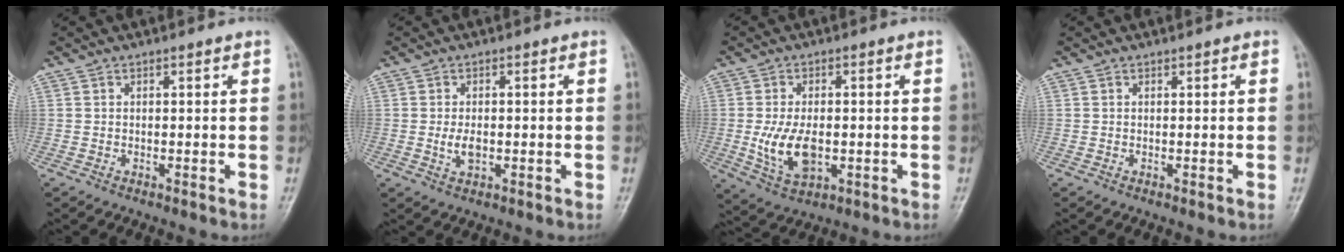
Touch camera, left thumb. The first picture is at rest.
{"total": 3.0, "force": [-0.5, 1.7, 2.4], "torque": [-0.046, 0.002, -0.007]}
{"total": 8.7, "force": [-1.3, 5.0, 7.0], "torque": [-0.128, -0.004, -0.015]}
{"total": 0.0}